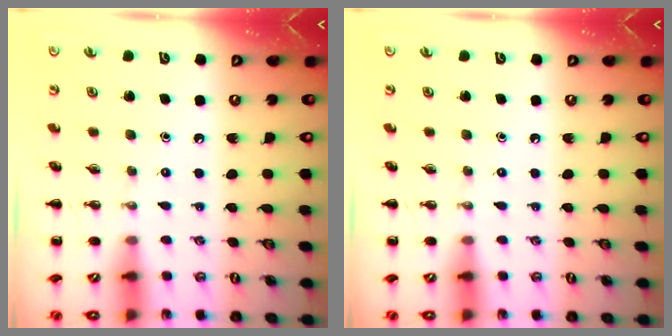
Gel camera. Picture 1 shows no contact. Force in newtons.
{"total": 0.0}